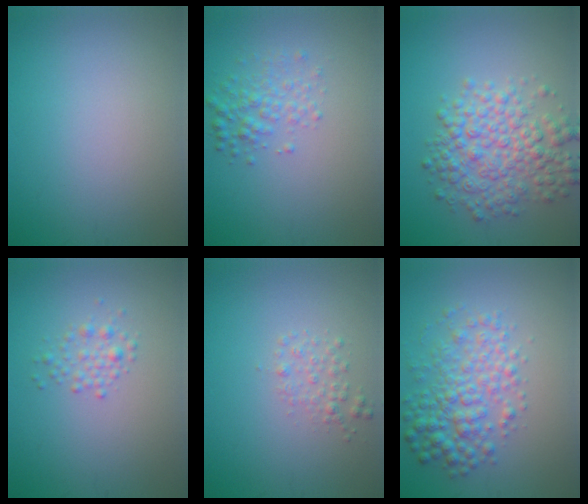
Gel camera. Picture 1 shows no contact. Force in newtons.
{"total": 2.4, "press": 2.4, "slide": 0.1}
{"total": 5.9, "press": 5.9, "slide": 0.1}
{"total": 2.2, "press": 2.2, "slide": 0.0}
{"total": 1.5, "press": 1.5, "slide": 0.1}
{"total": 4.8, "press": 4.8, "slide": 0.0}